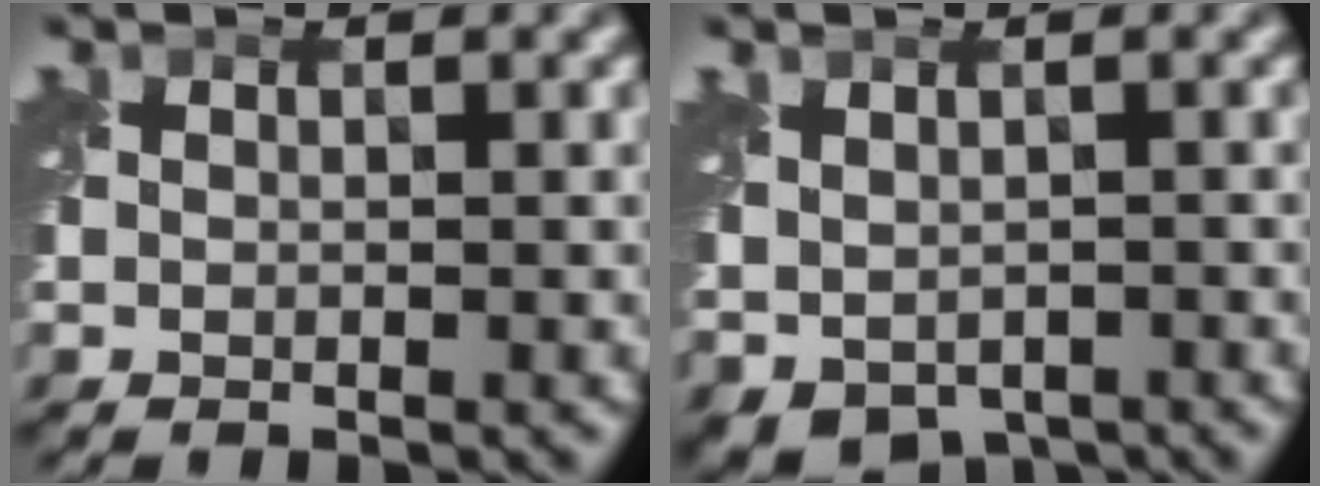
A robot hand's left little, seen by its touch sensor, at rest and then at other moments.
{"total": 3.3, "force": [-1.0, 2.5, 2.0], "torque": [-0.038, -0.006, -0.003]}